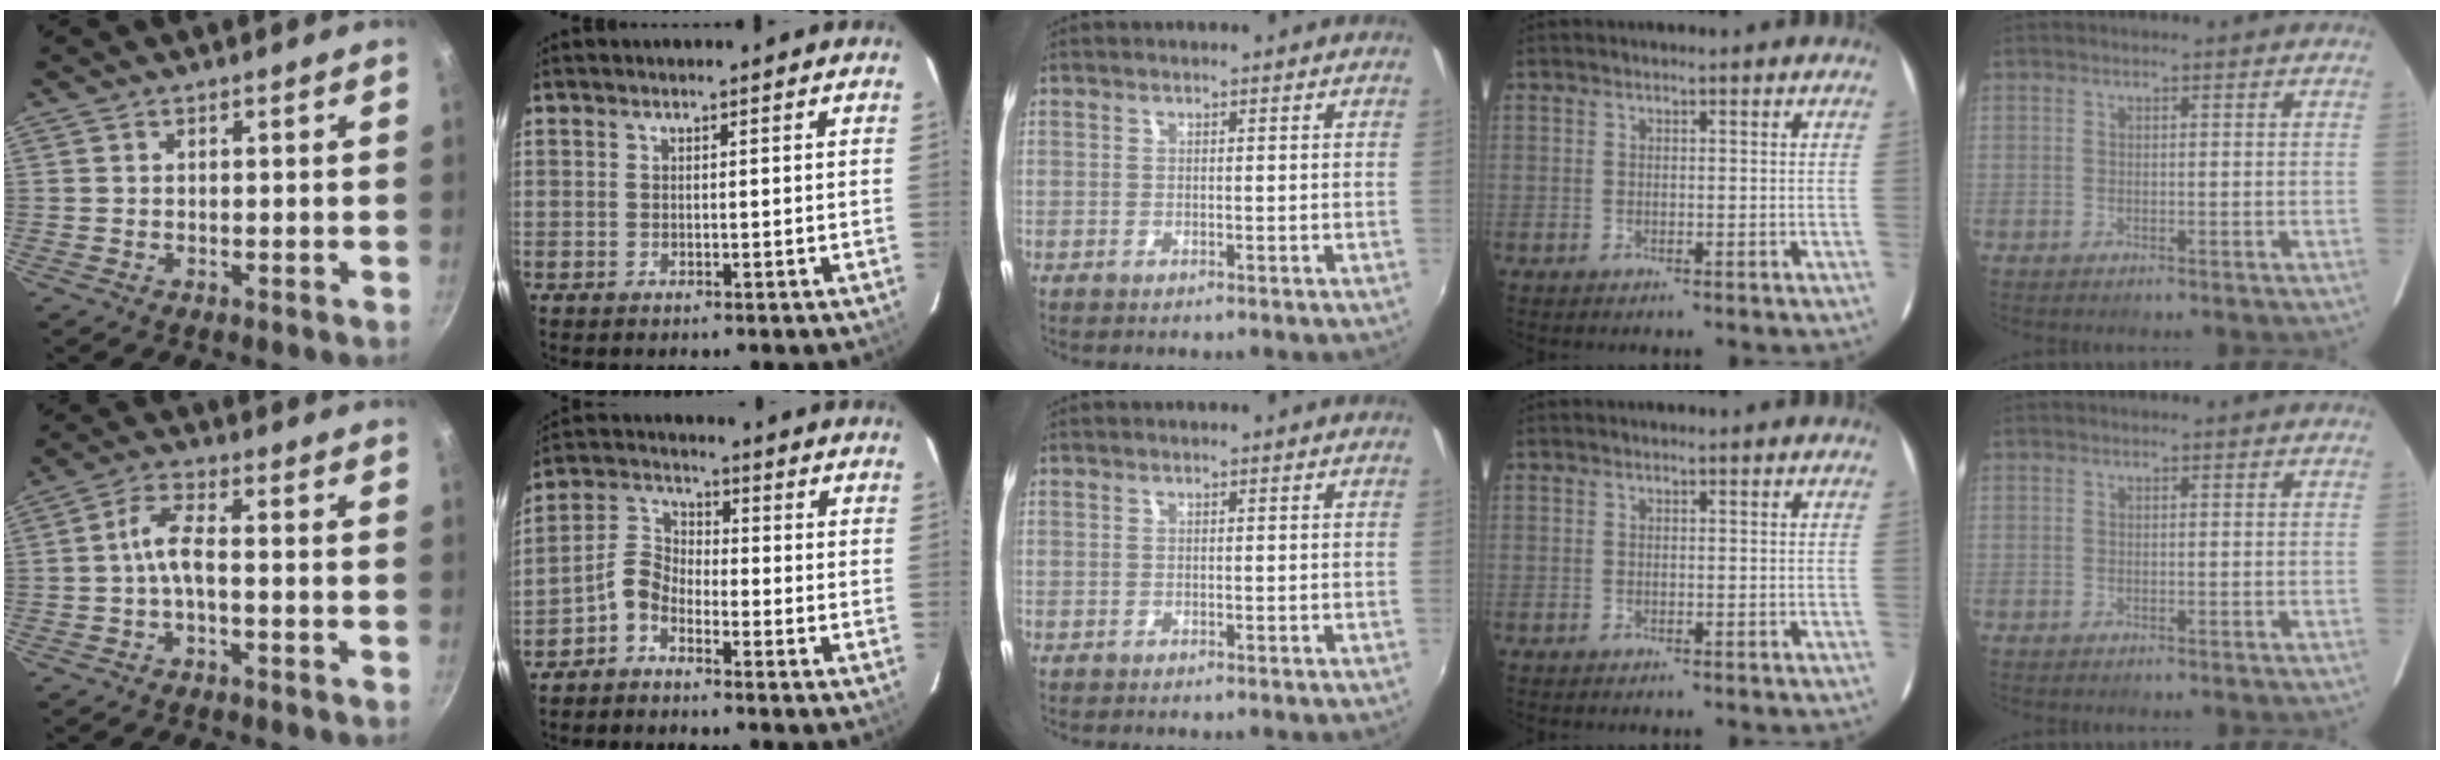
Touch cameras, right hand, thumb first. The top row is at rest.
{"thumb": {"total": 5.1, "force": [-1.5, 1.7, 4.5], "torque": [-0.103, 0.024, -0.036]}, "index": {"total": 5.1, "force": [-3.6, 2.7, 2.4], "torque": [-0.058, 0.019, -0.082]}}